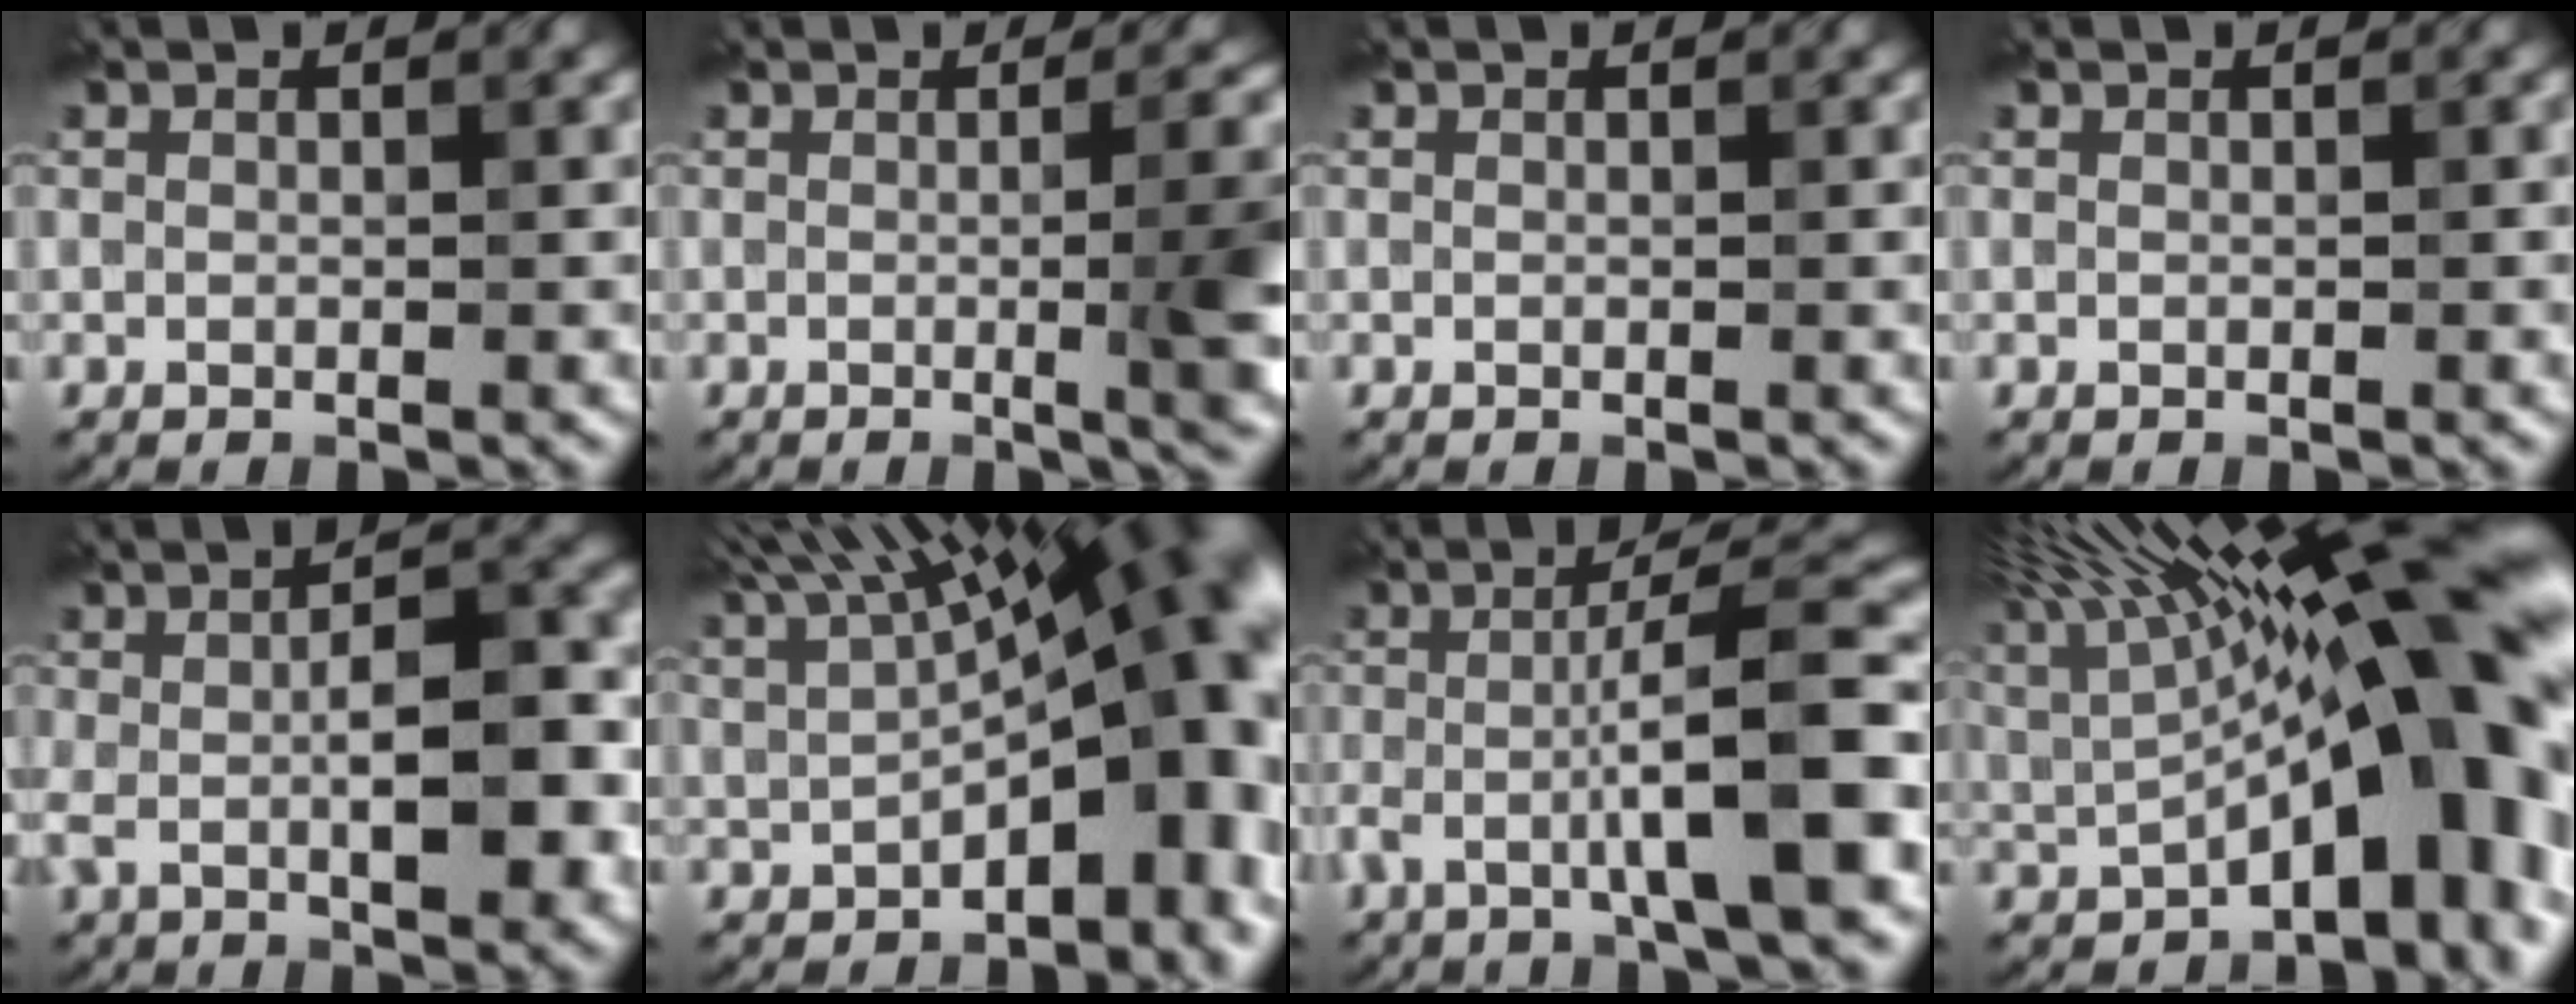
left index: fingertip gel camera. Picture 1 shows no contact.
{"total": 9.4, "force": [-0.4, 2.9, 8.9], "torque": [-0.079, 0.002, -0.001]}
{"total": 0.0}
{"total": 0.0}
{"total": 8.1, "force": [-0.9, 3.1, 7.4], "torque": [-0.124, 0.002, -0.018]}
{"total": 17.3, "force": [2.0, 8.5, 15.0], "torque": [-0.174, 0.011, 0.056]}
{"total": 9.2, "force": [-2.9, 1.4, 8.6], "torque": [-0.129, 0.017, -0.059]}
{"total": 17.9, "force": [3.8, 5.9, 16.5], "torque": [-0.204, 0.030, 0.069]}